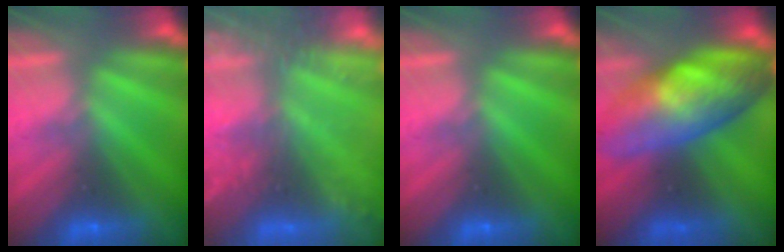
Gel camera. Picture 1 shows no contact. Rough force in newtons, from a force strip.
{"total": 7.5}
{"total": 0.0}
{"total": 9.1}